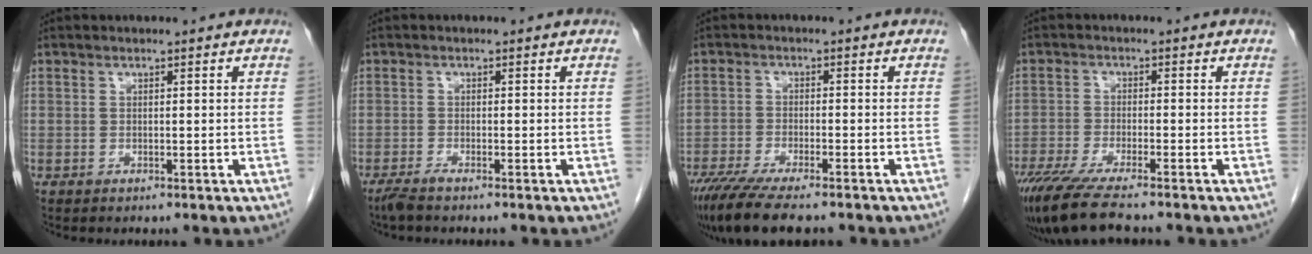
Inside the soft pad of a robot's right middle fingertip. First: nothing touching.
{"total": 1.8, "force": [-1.5, -0.1, 1.0], "torque": [-0.028, -0.006, -0.032]}
{"total": 11.4, "force": [-9.2, 1.8, 6.5], "torque": [-0.103, -0.024, -0.147]}
{"total": 9.8, "force": [-7.7, 0.9, 5.9], "torque": [-0.099, -0.024, -0.130]}